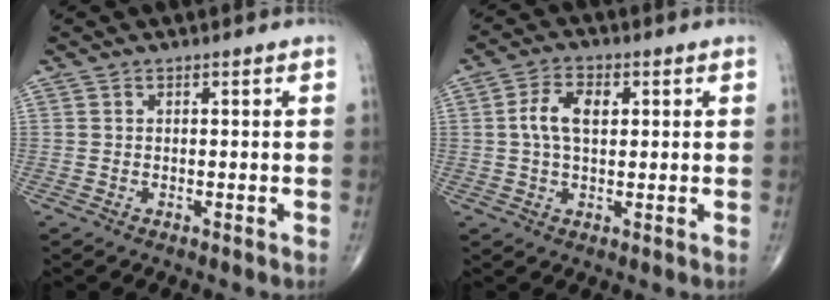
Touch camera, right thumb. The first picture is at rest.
{"total": 6.4, "force": [1.2, 3.6, 5.1], "torque": [-0.098, 0.009, 0.019]}